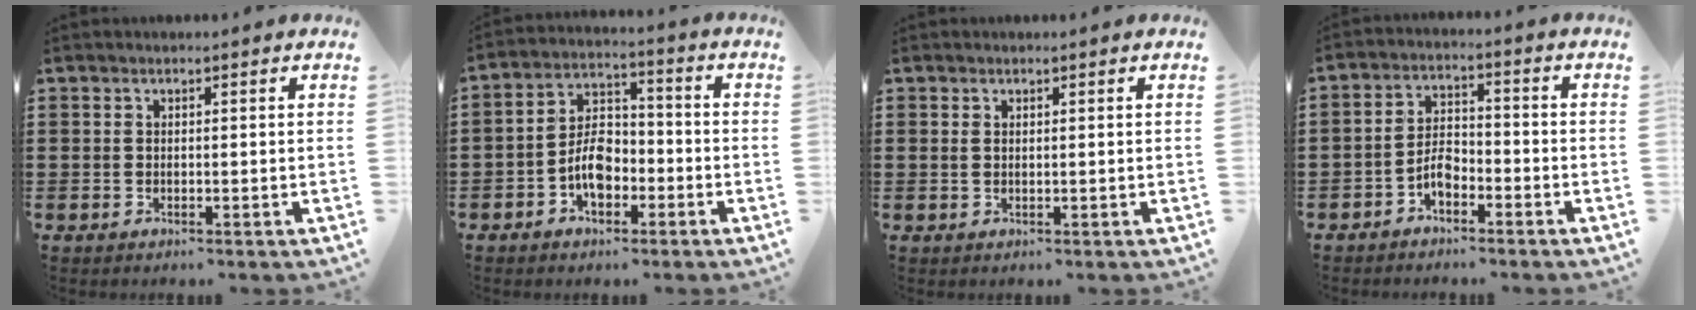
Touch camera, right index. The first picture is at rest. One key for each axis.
{"total": 6.7, "fx": -2.5, "fy": 4.2, "fz": 4.5, "tx": -0.101, "ty": 0.009, "tz": -0.051}
{"total": 0.7, "fx": 0.3, "fy": 0.3, "fz": 0.5, "tx": -0.012, "ty": 0.003, "tz": 0.005}
{"total": 4.3, "fx": -2.5, "fy": 2.2, "fz": 2.8, "tx": -0.064, "ty": 0.006, "tz": -0.052}